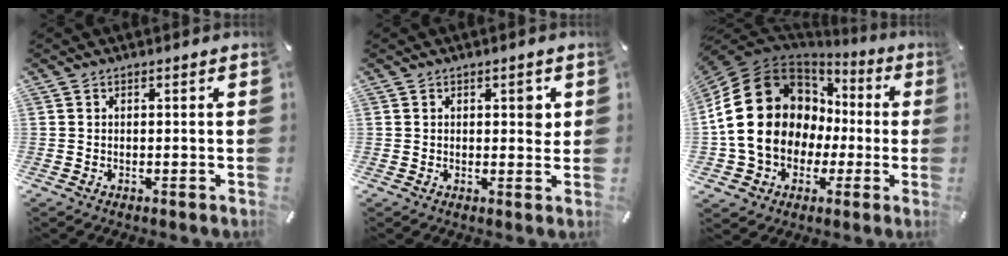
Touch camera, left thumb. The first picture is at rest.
{"total": 2.9, "force": [1.0, 1.5, 2.3], "torque": [-0.016, -0.006, 0.009]}
{"total": 20.9, "force": [-0.1, 17.7, 11.2], "torque": [-0.227, 0.002, 0.015]}